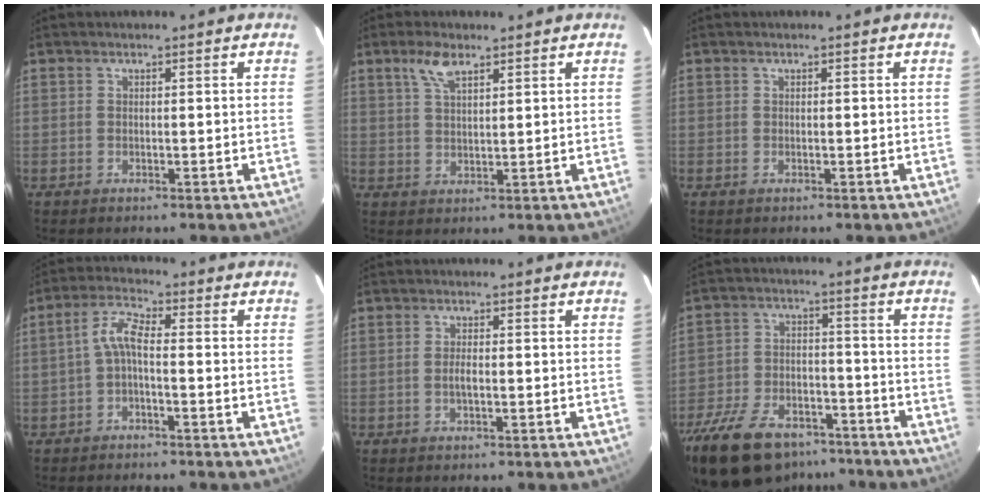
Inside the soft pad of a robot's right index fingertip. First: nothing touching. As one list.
[{"total": 4.7, "force": [3.1, 1.7, 3.2], "torque": [-0.061, 0.007, 0.060]}, {"total": 0.0}, {"total": 4.0, "force": [-1.4, 1.0, 3.7], "torque": [-0.085, 0.015, -0.030]}, {"total": 1.6, "force": [-0.4, 0.5, 1.4], "torque": [-0.029, -0.001, -0.008]}, {"total": 23.8, "force": [-17.4, 11.3, 11.7], "torque": [-0.263, -0.015, -0.271]}]